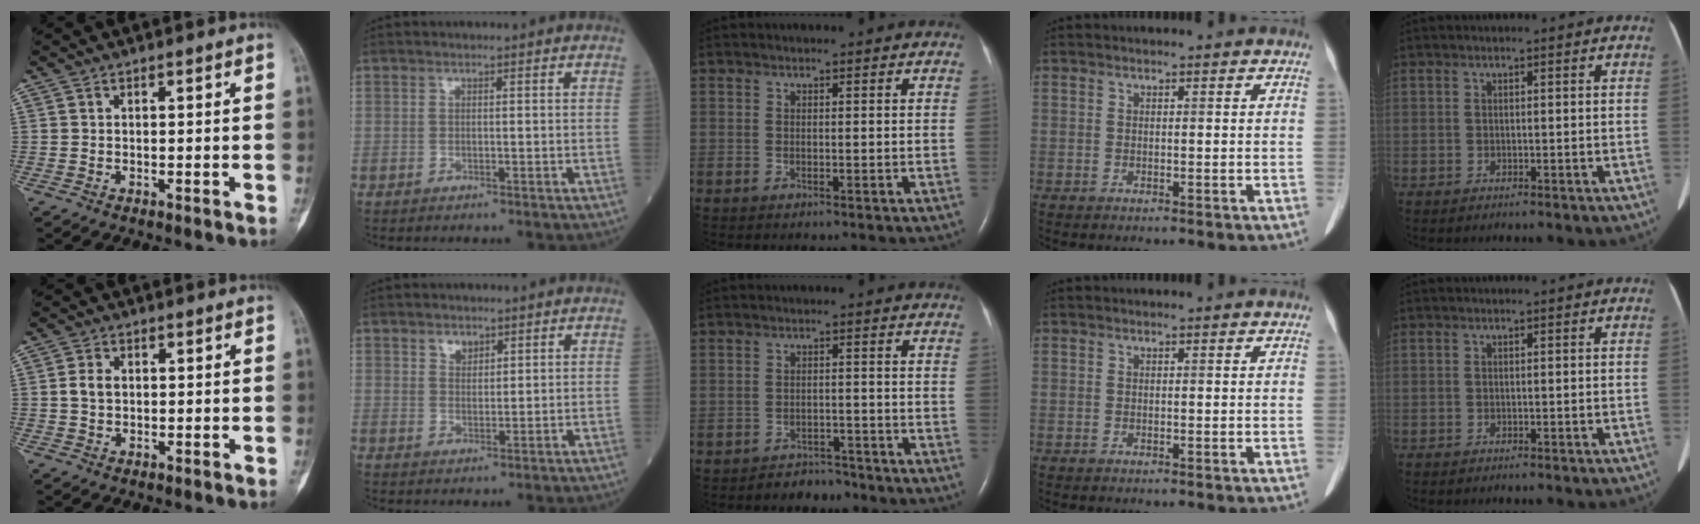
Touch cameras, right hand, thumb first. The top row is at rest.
{"thumb": {"total": 3.0, "force": [0.2, 2.2, 1.9], "torque": [-0.035, 0.006, 0.002]}, "index": {"total": 2.3, "force": [1.6, 1.4, 1.0], "torque": [-0.016, -0.001, 0.029]}, "middle": {"total": 3.4, "force": [-3.1, 1.5, -0.3], "torque": [0.001, 0.002, -0.047]}}